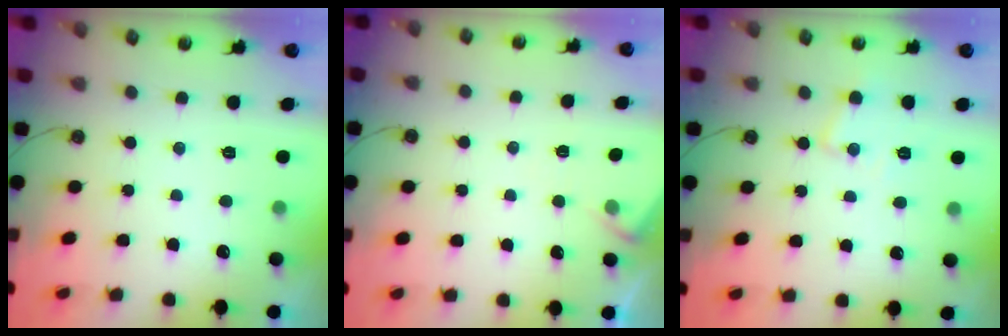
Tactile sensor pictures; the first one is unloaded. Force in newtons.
{"total": 3.9, "press": 3.9, "slide": 0.6}
{"total": 8.0, "press": 8.0, "slide": 0.6}